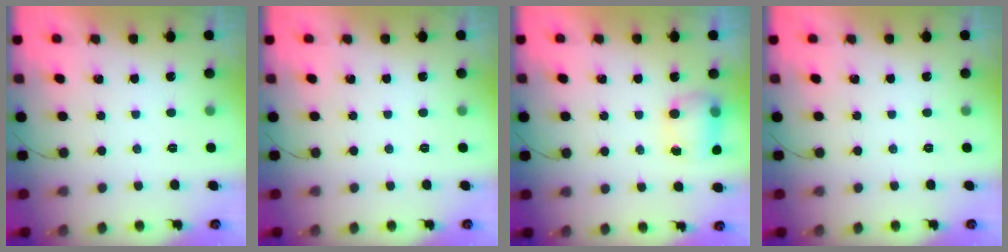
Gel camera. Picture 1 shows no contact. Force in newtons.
{"total": 0.0}
{"total": 6.6, "press": 6.5, "slide": 0.9}
{"total": 0.0}